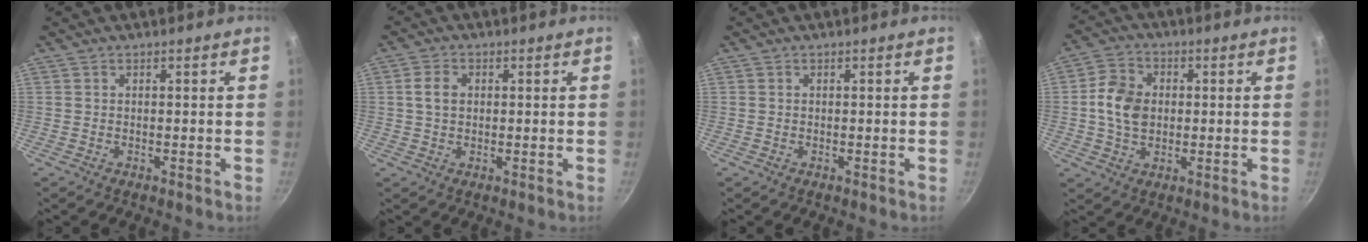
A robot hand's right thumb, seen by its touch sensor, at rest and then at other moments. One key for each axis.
{"total": 3.6, "fx": 0.5, "fy": 2.7, "fz": 2.3, "tx": -0.036, "ty": 0.007, "tz": 0.007}
{"total": 0.0}
{"total": 8.7, "fx": 0.3, "fy": 6.7, "fz": 5.7, "tx": -0.088, "ty": 0.012, "tz": -0.002}